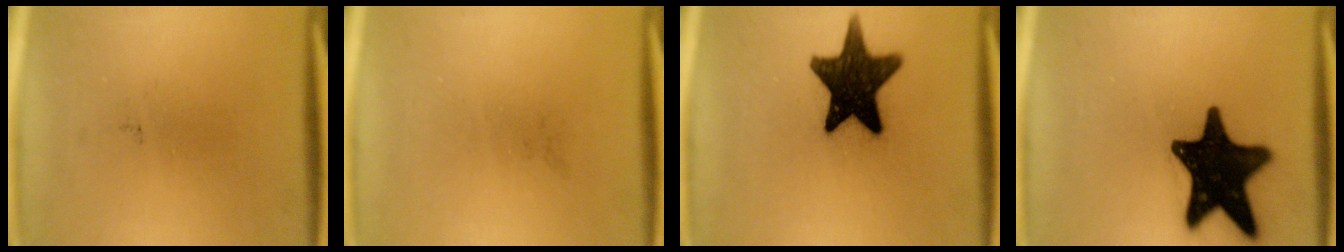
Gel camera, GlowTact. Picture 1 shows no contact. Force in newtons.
{"total": 0.0}
{"total": 15.5}
{"total": 18.8}